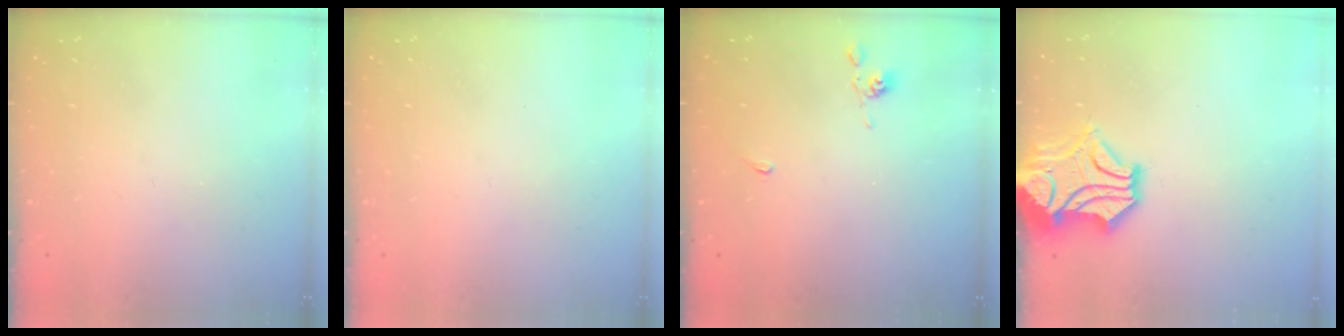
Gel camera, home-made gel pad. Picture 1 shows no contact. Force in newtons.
{"total": 0.0}
{"total": 2.2, "press": 2.2, "slide": 0.5}
{"total": 5.2, "press": 5.0, "slide": 1.5}